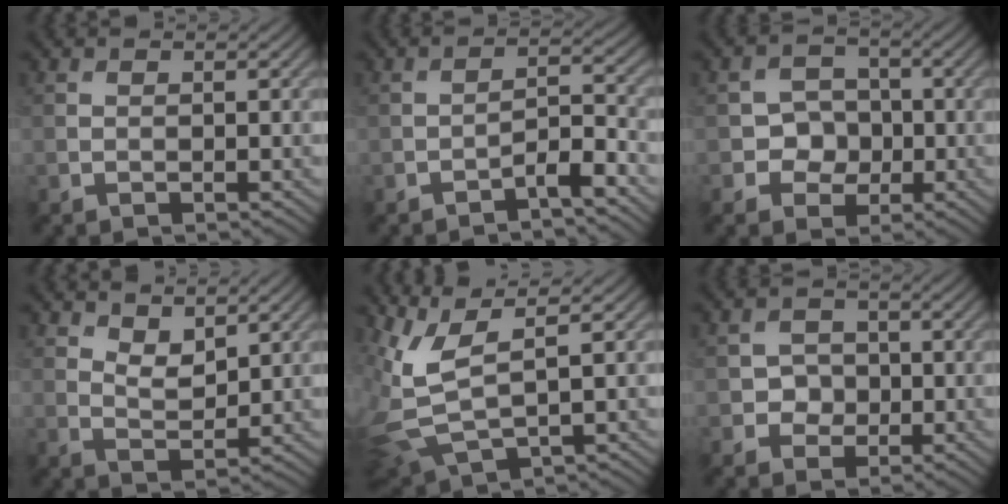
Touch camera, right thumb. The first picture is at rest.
{"total": 3.4, "force": [-2.3, 0.7, 2.4], "torque": [-0.044, 0.010, -0.048]}
{"total": 4.0, "force": [-0.9, 3.6, 1.5], "torque": [-0.016, 0.000, -0.030]}
{"total": 3.8, "force": [2.7, 1.6, 2.2], "torque": [-0.046, -0.009, 0.051]}
{"total": 7.3, "force": [2.9, 2.7, 6.1], "torque": [-0.165, -0.001, 0.064]}
{"total": 2.9, "force": [-0.7, 2.7, 0.9], "torque": [-0.012, 0.000, -0.022]}